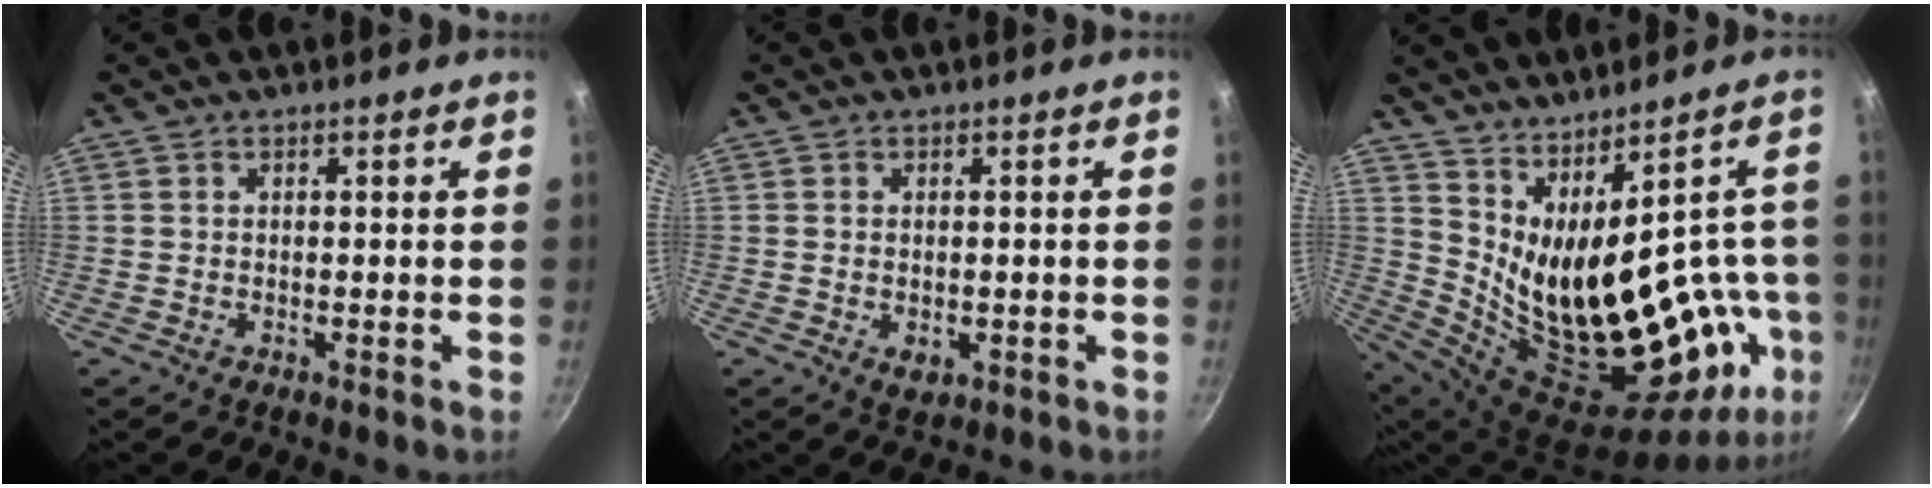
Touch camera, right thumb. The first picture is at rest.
{"total": 3.0, "force": [-0.5, 1.9, 2.2], "torque": [-0.034, -0.008, -0.005]}
{"total": 25.5, "force": [0.5, 13.0, 21.9], "torque": [-0.287, -0.048, 0.053]}